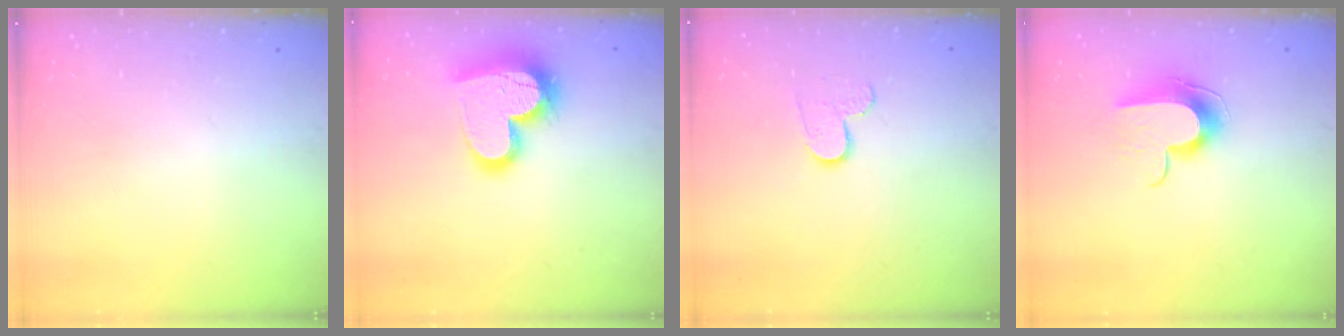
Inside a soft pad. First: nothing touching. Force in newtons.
{"total": 18.7, "press": 18.6, "slide": 1.4}
{"total": 6.3, "press": 6.3, "slide": 0.5}
{"total": 9.9, "press": 9.9, "slide": 0.1}